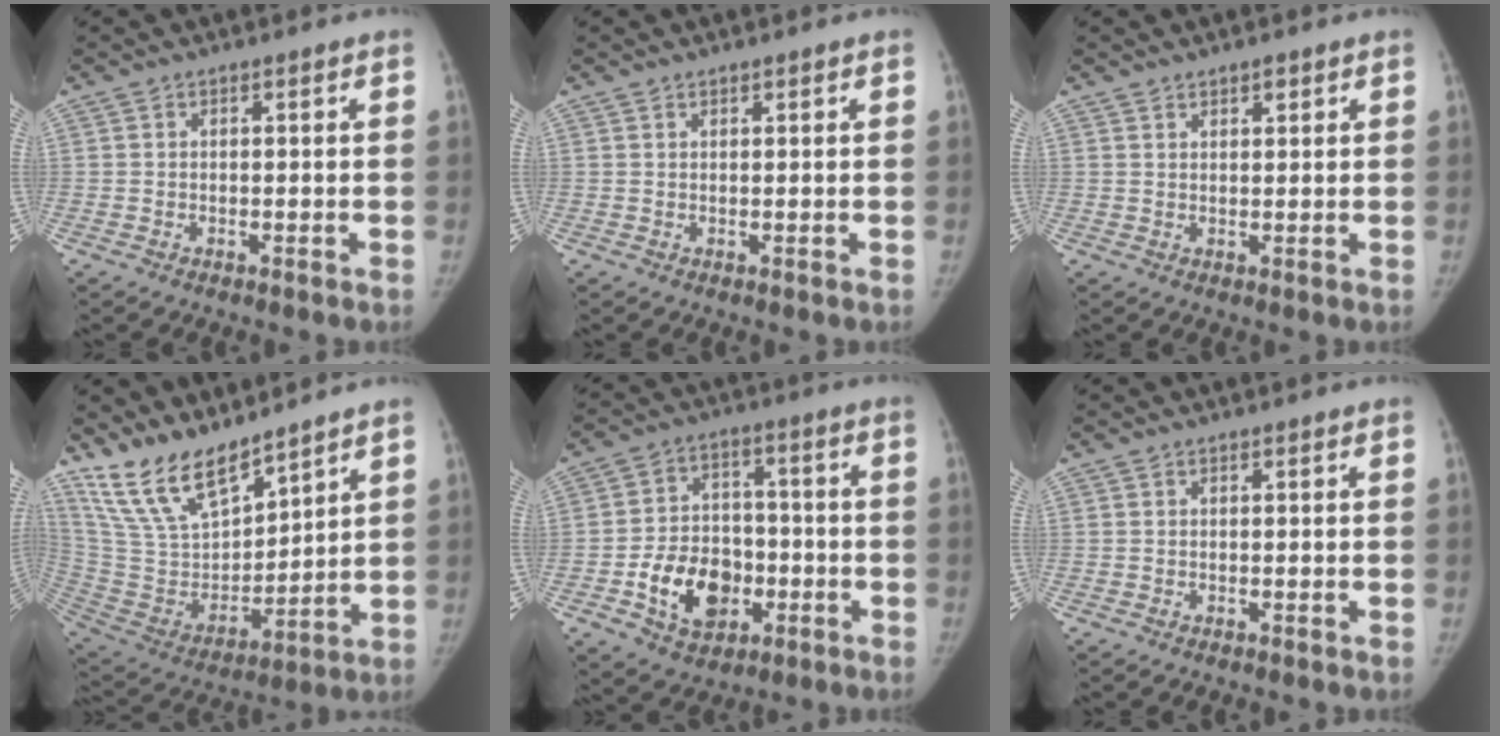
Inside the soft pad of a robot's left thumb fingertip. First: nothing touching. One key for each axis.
{"total": 0.6, "fx": 0.5, "fy": 0.2, "fz": 0.1, "tx": 0.000, "ty": -0.004, "tz": 0.008}
{"total": 1.9, "fx": 1.3, "fy": 0.9, "fz": 1.0, "tx": -0.007, "ty": -0.007, "tz": 0.019}
{"total": 16.2, "fx": 13.4, "fy": 5.6, "fz": 7.3, "tx": -0.109, "ty": -0.073, "tz": 0.271}
{"total": 13.8, "fx": -4.3, "fy": 10.1, "fz": 8.3, "tx": -0.098, "ty": 0.024, "tz": -0.066}
{"total": 0.0}